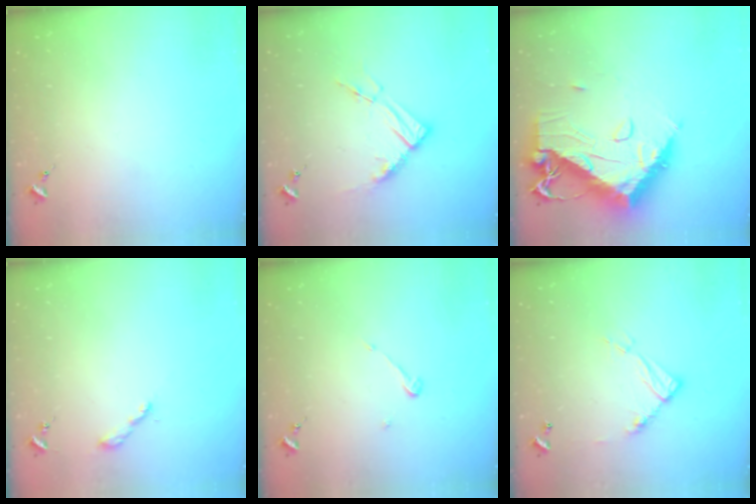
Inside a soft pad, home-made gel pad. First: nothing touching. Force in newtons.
{"total": 10.3, "press": 10.2, "slide": 1.0}
{"total": 18.2, "press": 18.1, "slide": 1.9}
{"total": 2.2, "press": 2.2, "slide": 0.2}
{"total": 3.9, "press": 3.9, "slide": 0.3}
{"total": 11.8, "press": 11.7, "slide": 1.1}